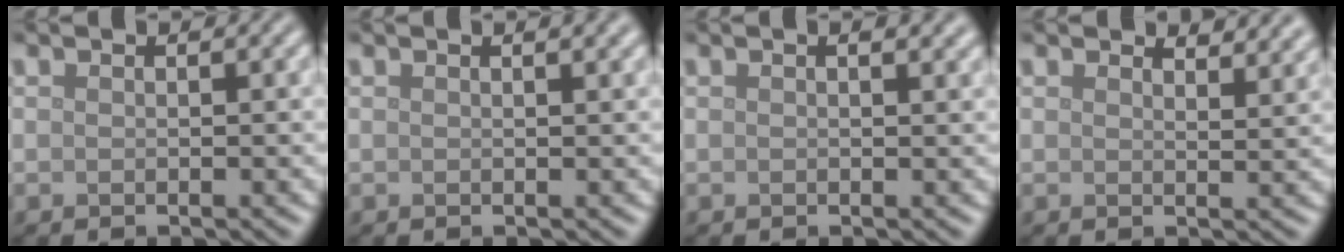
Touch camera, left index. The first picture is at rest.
{"total": 1.4, "force": [0.8, 0.4, 1.0], "torque": [-0.011, 0.004, 0.007]}
{"total": 1.2, "force": [0.7, 0.2, 0.9], "torque": [-0.014, 0.002, 0.011]}
{"total": 2.8, "force": [2.6, 0.5, 0.8], "torque": [-0.014, 0.000, 0.033]}